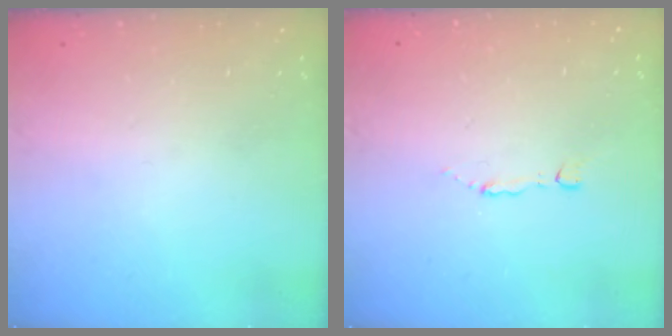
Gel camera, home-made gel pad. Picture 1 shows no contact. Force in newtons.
{"total": 1.2, "press": 1.2, "slide": 0.2}